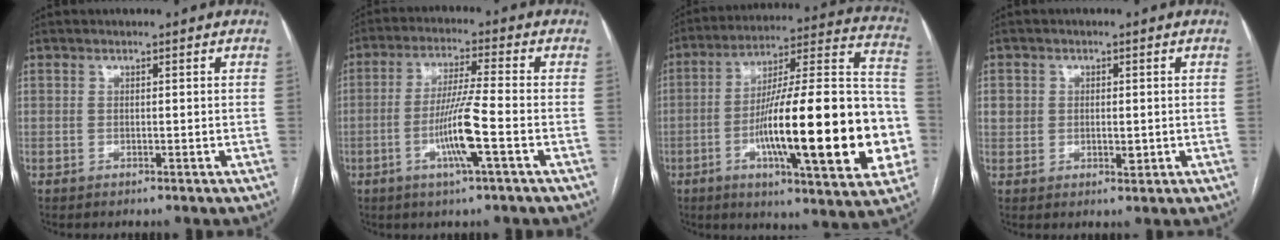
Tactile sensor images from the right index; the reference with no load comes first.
{"total": 8.7, "force": [-2.8, -0.6, 8.2], "torque": [-0.159, -0.007, -0.055]}
{"total": 28.4, "force": [-6.3, 4.4, 27.4], "torque": [-0.360, 0.009, -0.096]}
{"total": 3.6, "force": [0.2, 2.9, 2.1], "torque": [-0.028, 0.003, 0.008]}